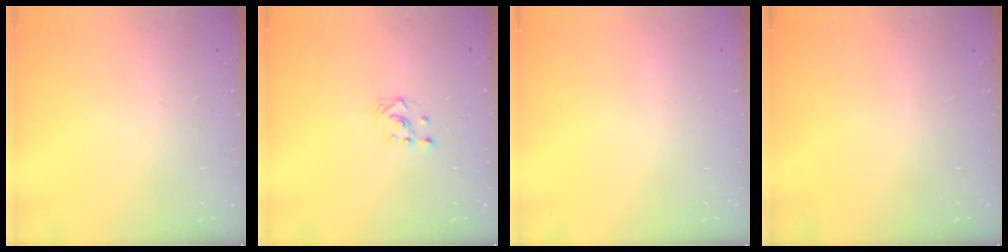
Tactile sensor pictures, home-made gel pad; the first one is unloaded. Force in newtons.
{"total": 2.9, "press": 2.6, "slide": 1.4}
{"total": 0.0}
{"total": 0.0}